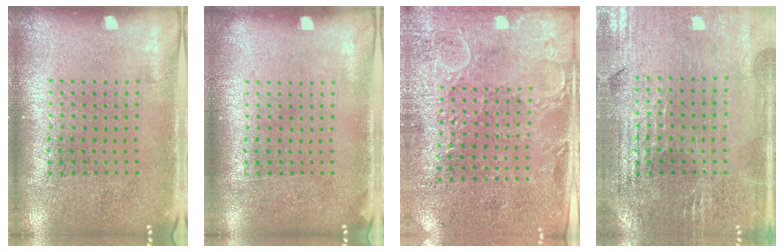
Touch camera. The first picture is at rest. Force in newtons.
{"total": 0.0}
{"total": 2.8, "press": 2.7, "slide": 0.8}
{"total": 1.8, "press": 1.7, "slide": 0.4}